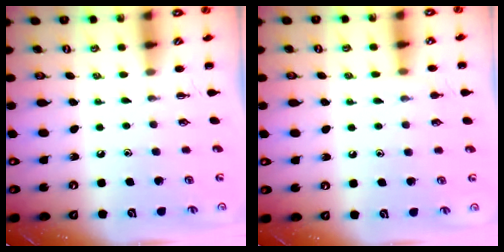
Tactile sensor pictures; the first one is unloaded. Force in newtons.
{"total": 4.9, "press": 4.8, "slide": 1.2}